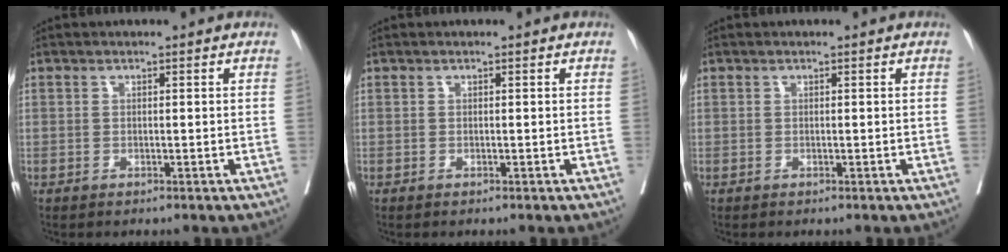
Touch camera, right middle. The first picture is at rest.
{"total": 0.0}
{"total": 0.0}